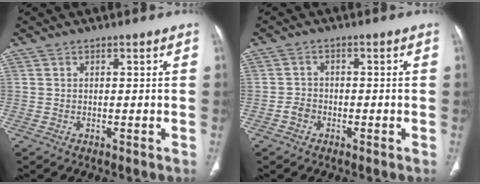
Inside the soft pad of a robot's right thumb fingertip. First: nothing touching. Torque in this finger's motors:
{"motor_torque": [0.54, 0.32, 0.16, -0.47, 0.01]}